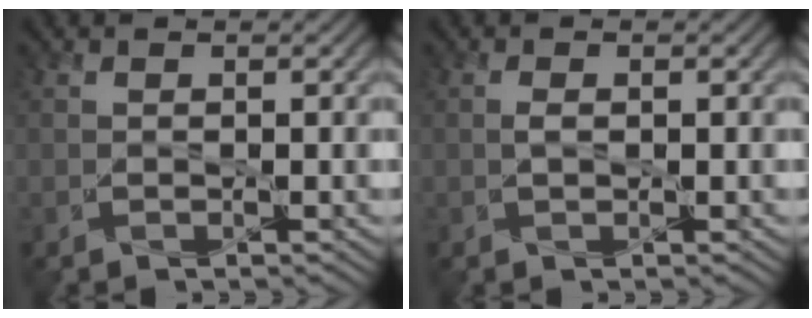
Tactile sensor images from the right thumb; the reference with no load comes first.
{"total": 0.7, "force": [0.0, 0.3, 0.6], "torque": [-0.015, 0.000, 0.001]}